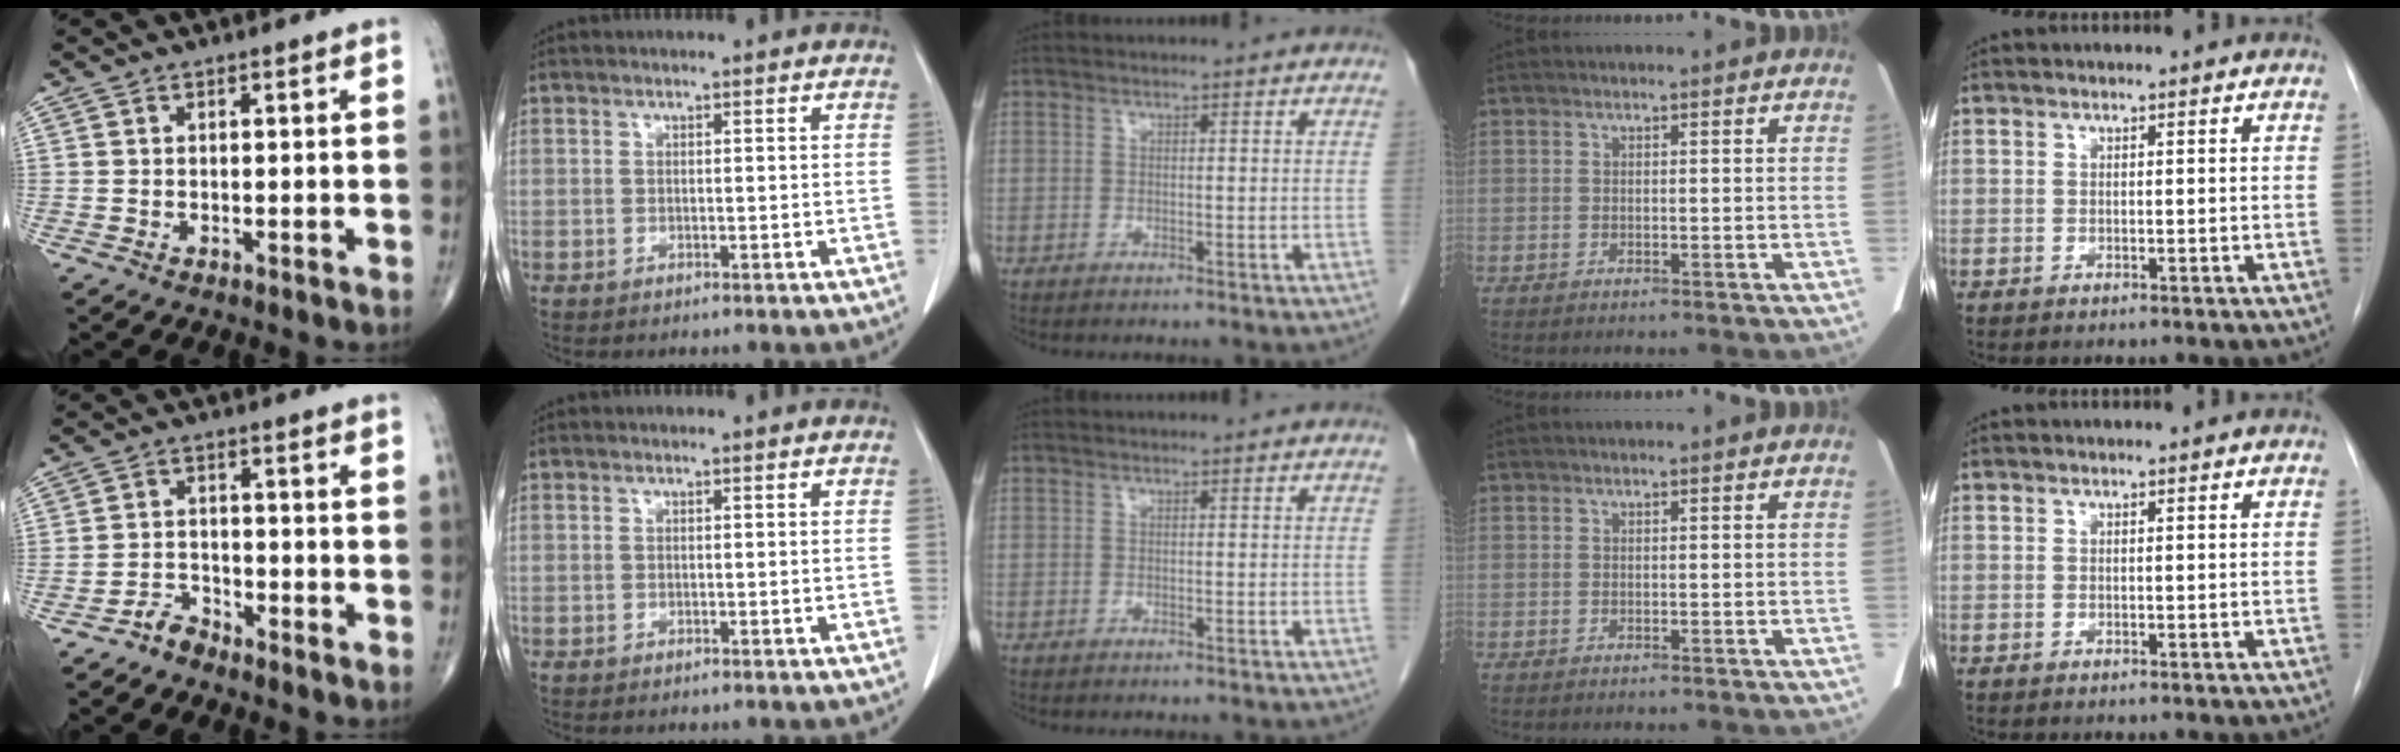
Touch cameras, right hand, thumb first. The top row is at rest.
{"thumb": {"total": 2.7, "force": [-2.6, 0.9, 0.1], "torque": [0.006, 0.010, -0.051]}}